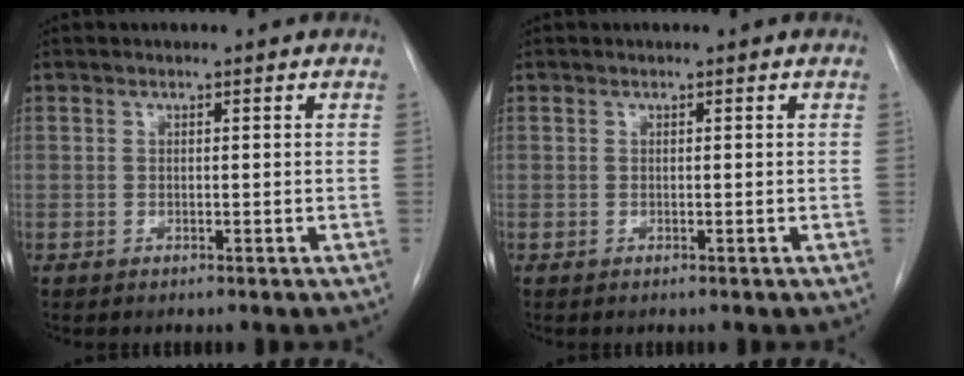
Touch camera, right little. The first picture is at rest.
{"total": 0.0}